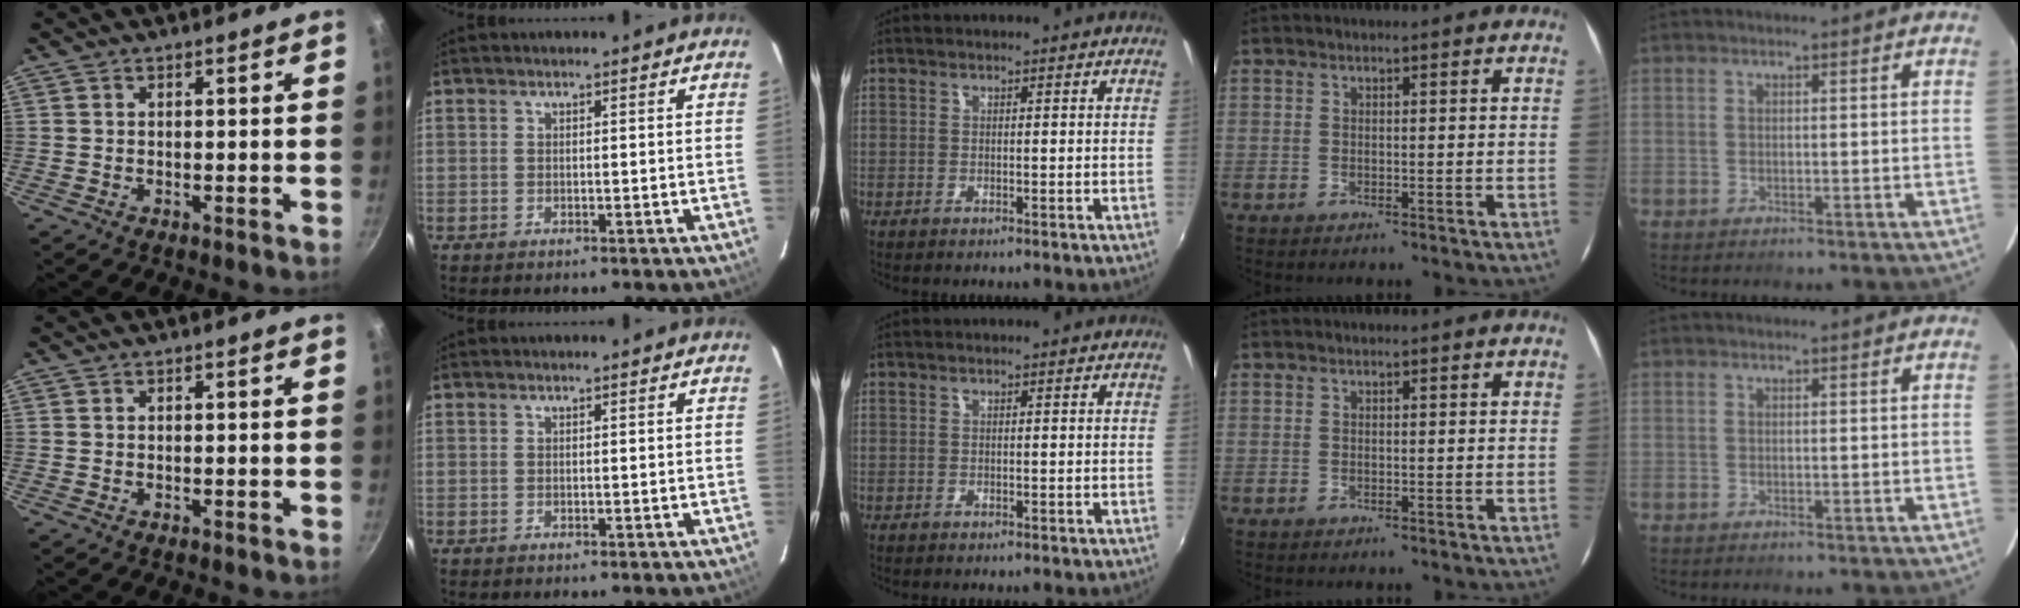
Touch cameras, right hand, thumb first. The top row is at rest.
{}